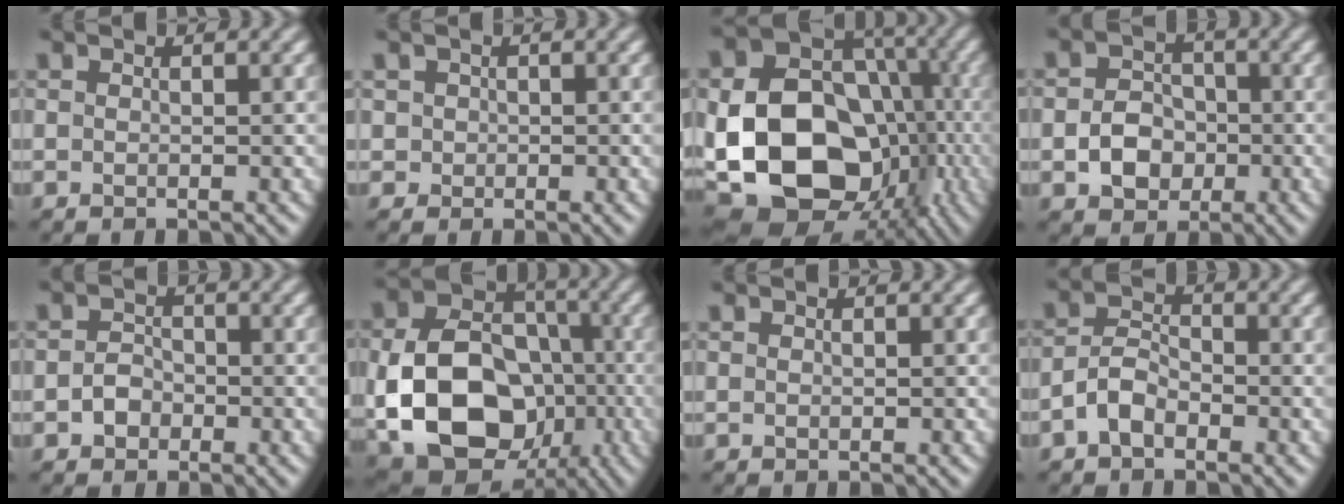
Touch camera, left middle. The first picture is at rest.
{"total": 1.1, "force": [0.2, 1.0, 0.1], "torque": [0.007, -0.003, 0.003]}
{"total": 17.9, "force": [-3.8, 13.3, 11.4], "torque": [-0.198, -0.021, -0.051]}
{"total": 3.8, "force": [-1.0, 3.1, 2.0], "torque": [-0.031, 0.000, -0.019]}
{"total": 1.9, "force": [-0.7, 1.5, 0.8], "torque": [-0.015, 0.000, -0.017]}
{"total": 13.7, "force": [-3.4, 10.0, 8.7], "torque": [-0.162, -0.017, -0.065]}
{"total": 0.0}
{"total": 2.9, "force": [-1.5, 1.7, 1.7], "torque": [-0.032, 0.008, -0.036]}